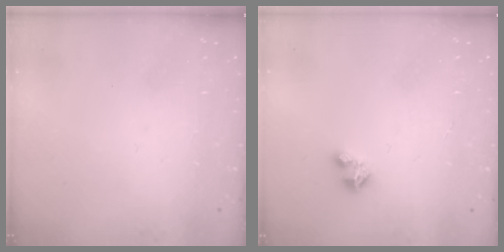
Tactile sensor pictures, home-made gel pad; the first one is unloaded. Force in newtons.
{"total": 2.1, "press": 2.1, "slide": 0.2}